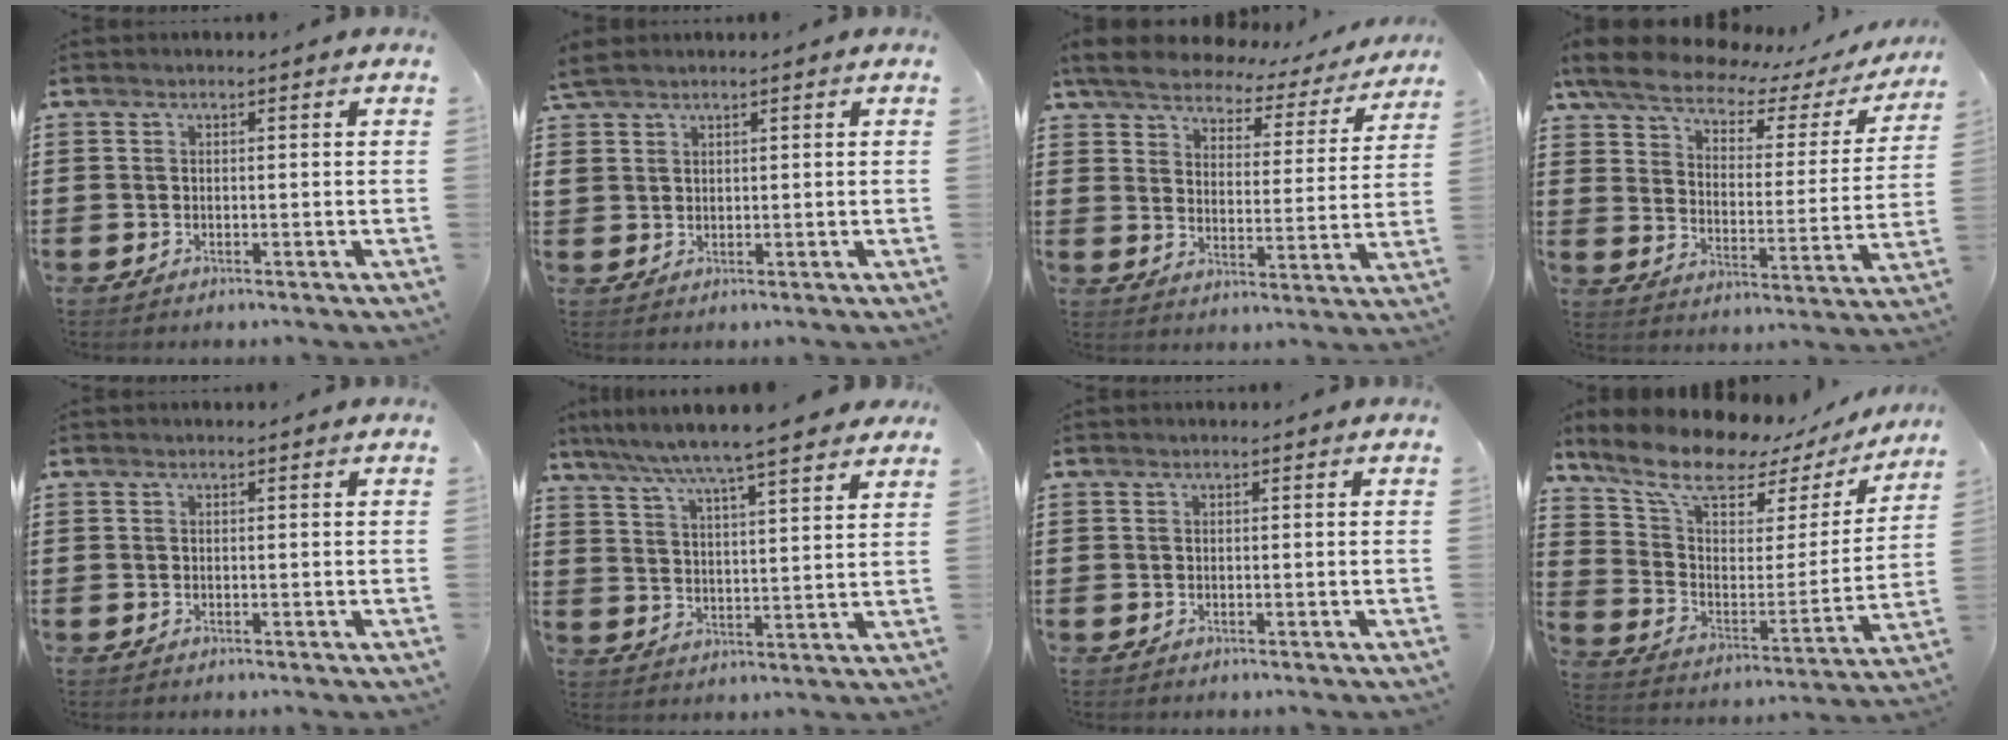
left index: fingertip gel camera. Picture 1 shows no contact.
{"total": 2.7, "force": [2.2, 1.5, 0.7], "torque": [-0.022, 0.008, 0.042]}
{"total": 5.3, "force": [4.9, 1.2, 1.5], "torque": [-0.056, -0.028, 0.082]}
{"total": 6.9, "force": [5.7, 2.3, 3.1], "torque": [-0.086, -0.029, 0.097]}
{"total": 0.0}
{"total": 6.5, "force": [5.8, -0.4, 3.0], "torque": [-0.083, -0.031, 0.096]}
{"total": 0.0}
{"total": 11.3, "force": [9.2, 3.3, 5.6], "torque": [-0.135, -0.060, 0.158]}